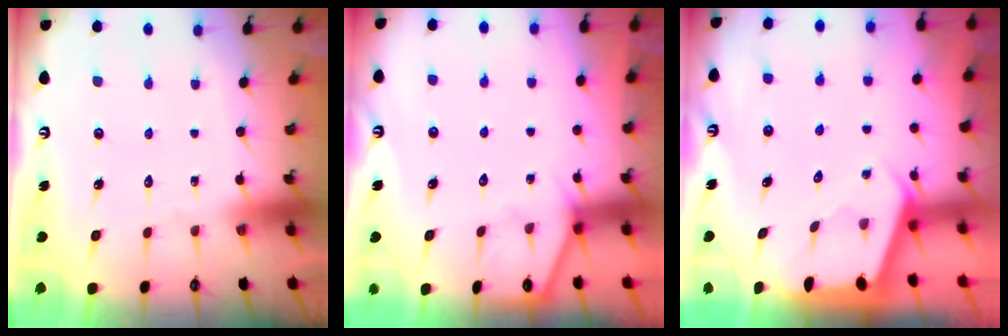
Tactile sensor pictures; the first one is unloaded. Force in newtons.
{"total": 2.2, "press": 2.2, "slide": 0.3}
{"total": 2.1, "press": 2.0, "slide": 0.3}